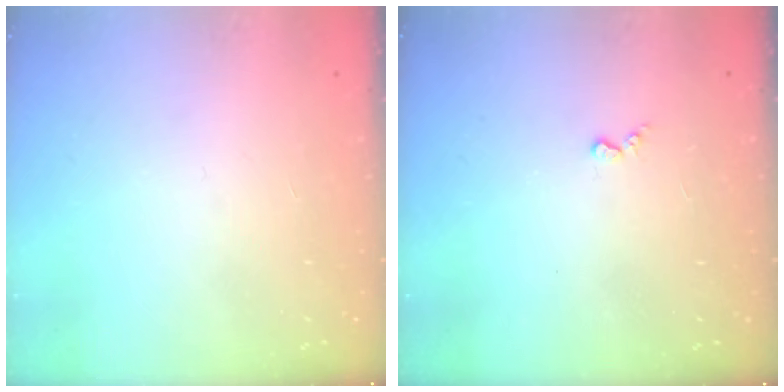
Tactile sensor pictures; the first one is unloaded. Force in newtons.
{"total": 2.4, "press": 2.4, "slide": 0.4}